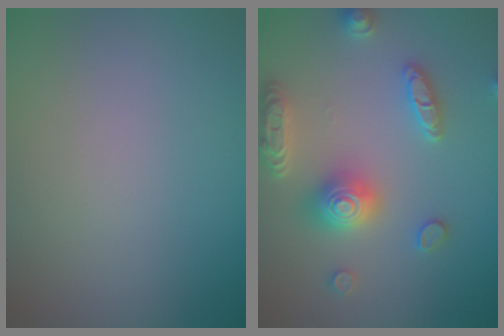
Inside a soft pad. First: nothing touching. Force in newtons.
{"total": 5.0, "press": 4.9, "slide": 0.9}